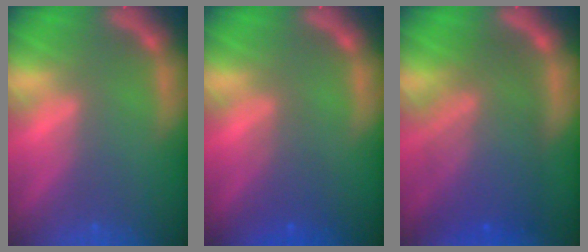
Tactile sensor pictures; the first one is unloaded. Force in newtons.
{"total": 2.4}
{"total": 9.1}